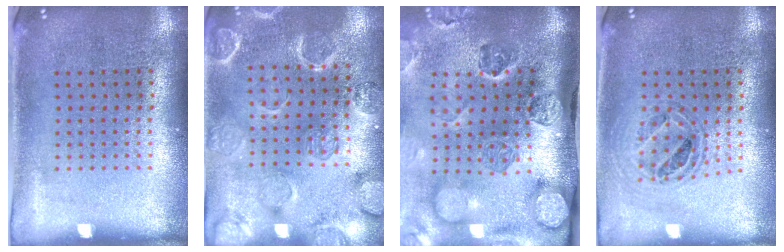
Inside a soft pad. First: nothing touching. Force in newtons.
{"total": 2.5, "press": 2.5, "slide": 0.3}
{"total": 5.0, "press": 3.7, "slide": 3.5}
{"total": 0.7, "press": 0.7, "slide": 0.2}